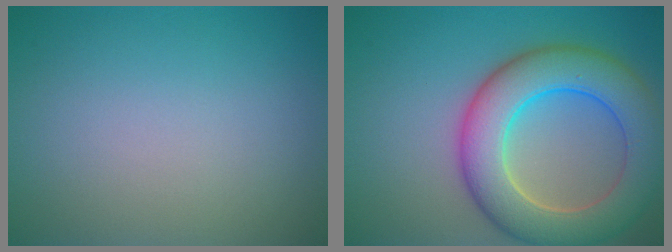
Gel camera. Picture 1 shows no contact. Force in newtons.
{"total": 9.2, "press": 9.1, "slide": 0.3}